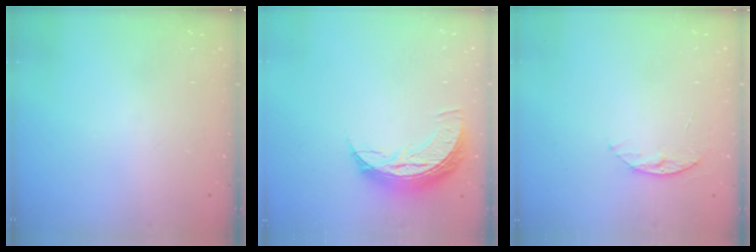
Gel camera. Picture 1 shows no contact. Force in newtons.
{"total": 8.7, "press": 8.7, "slide": 0.7}
{"total": 6.4, "press": 6.3, "slide": 0.7}